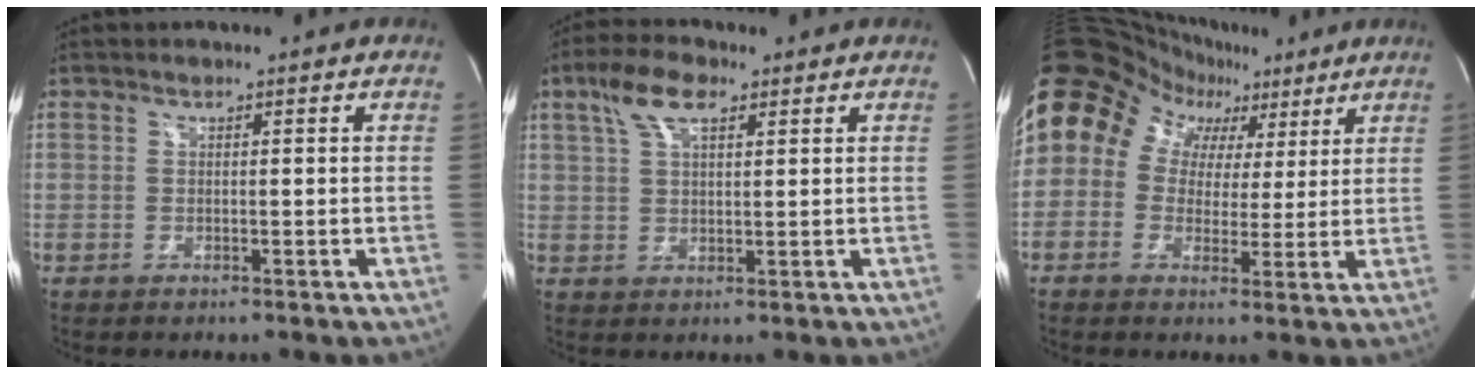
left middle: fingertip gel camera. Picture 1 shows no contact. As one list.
[{"total": 6.4, "force": [3.6, 2.2, 4.8], "torque": [-0.104, 0.019, 0.069]}, {"total": 13.7, "force": [5.2, 11.3, 5.8], "torque": [-0.109, 0.075, 0.085]}]